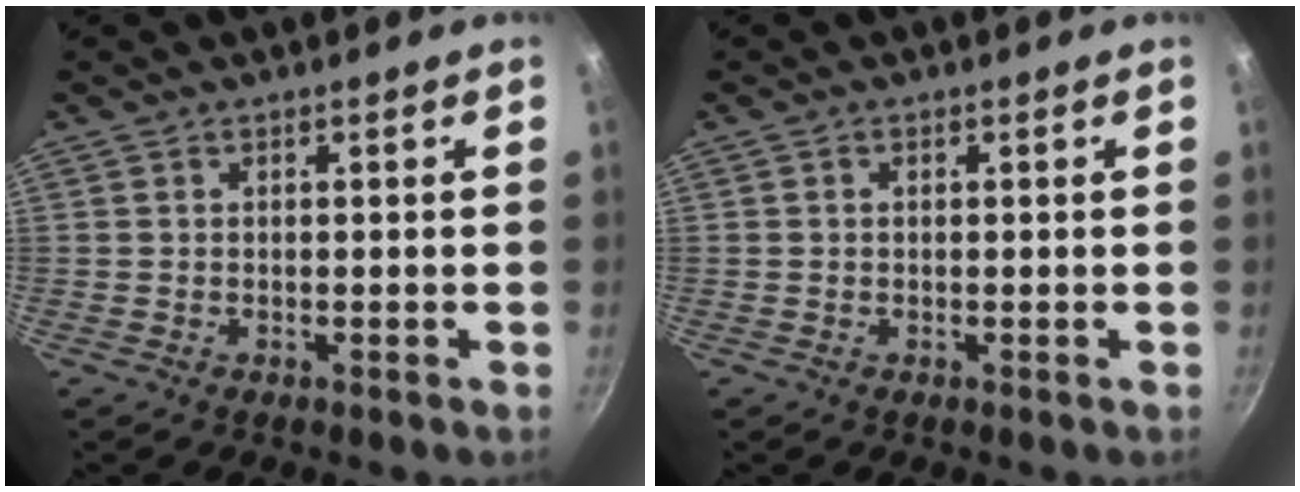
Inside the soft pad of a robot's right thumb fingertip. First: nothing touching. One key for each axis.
{"total": 0.6, "fx": 0.1, "fy": 0.5, "fz": 0.3, "tx": -0.005, "ty": 0.004, "tz": 0.001}